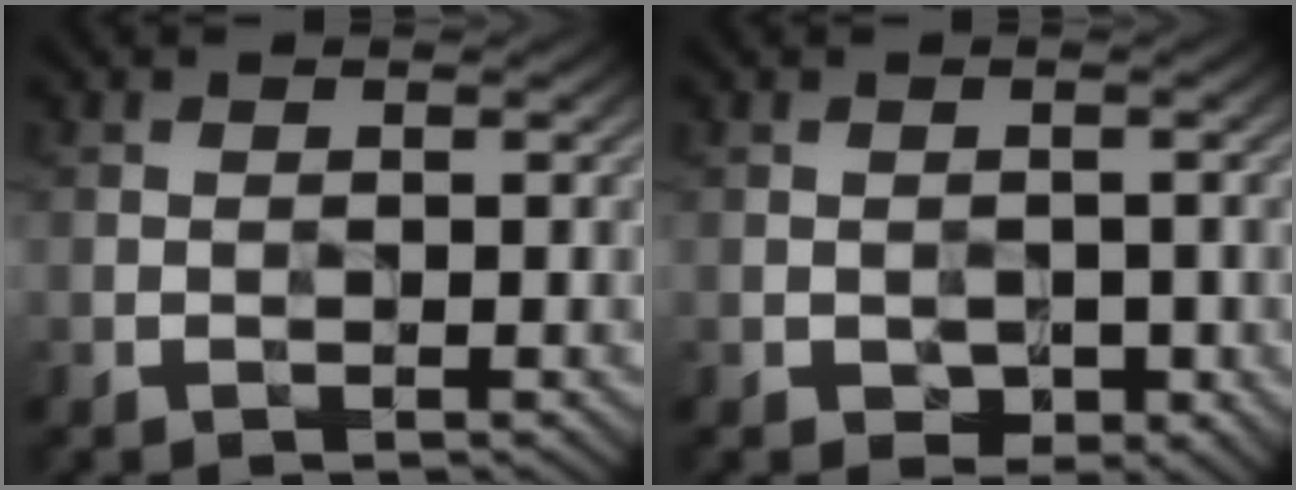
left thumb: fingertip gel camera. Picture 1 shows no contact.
{"total": 3.2, "force": [-1.3, 2.5, 1.6], "torque": [-0.016, 0.001, -0.015]}